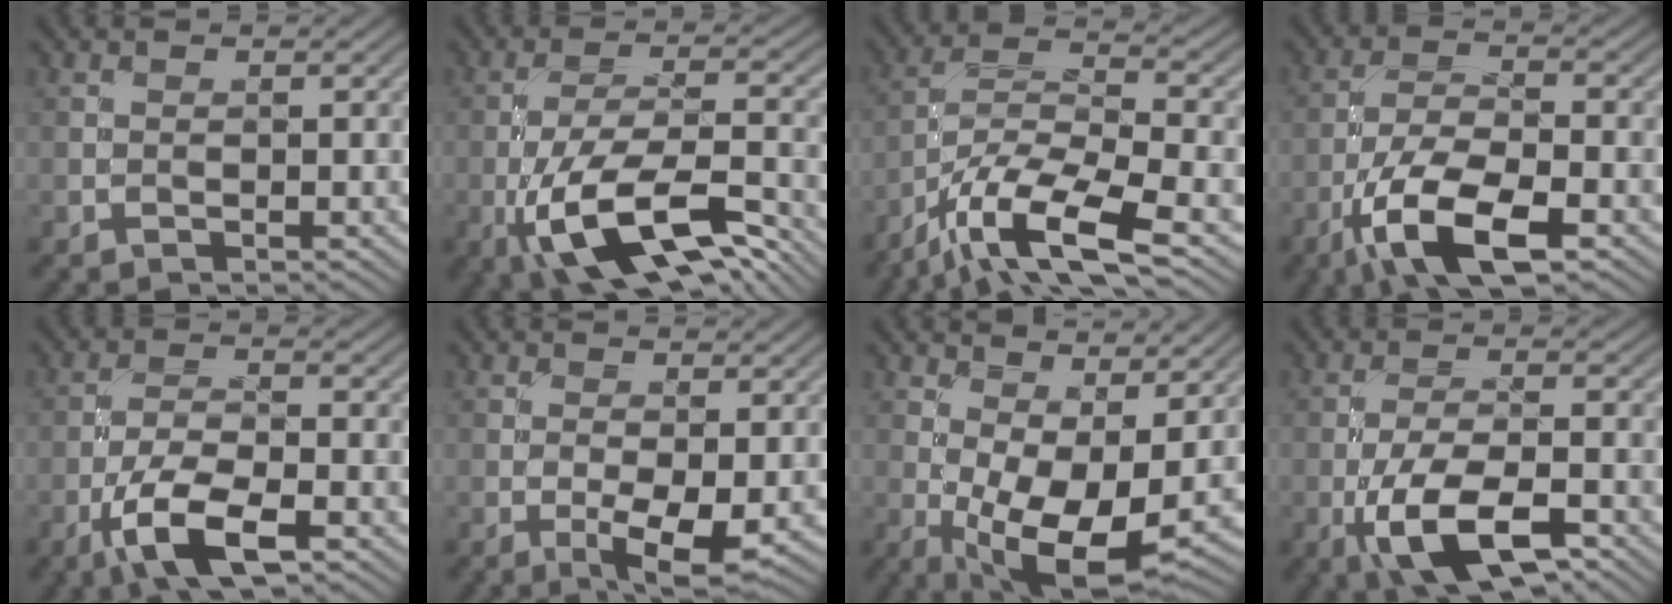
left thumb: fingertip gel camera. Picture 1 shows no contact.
{"total": 13.3, "force": [-6.4, 4.7, 10.6], "torque": [-0.207, -0.009, -0.120]}
{"total": 13.2, "force": [-8.2, 3.8, 9.6], "torque": [-0.189, -0.008, -0.163]}
{"total": 10.7, "force": [-5.7, 3.8, 8.3], "torque": [-0.164, -0.008, -0.115]}
{"total": 8.0, "force": [-4.4, 2.6, 6.2], "torque": [-0.123, 0.002, -0.090]}
{"total": 4.8, "force": [-1.5, 1.5, 4.3], "torque": [-0.076, -0.005, -0.023]}
{"total": 10.4, "force": [0.1, 4.3, 9.5], "torque": [-0.172, -0.007, 0.008]}
{"total": 9.9, "force": [-4.8, 3.7, 7.8], "torque": [-0.150, -0.002, -0.091]}